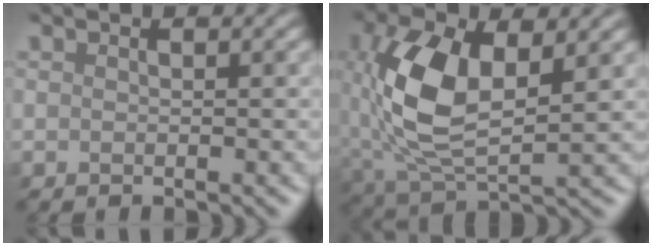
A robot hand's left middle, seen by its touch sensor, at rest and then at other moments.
{"total": 8.8, "force": [0.8, 4.6, 7.5], "torque": [-0.188, 0.001, 0.014]}